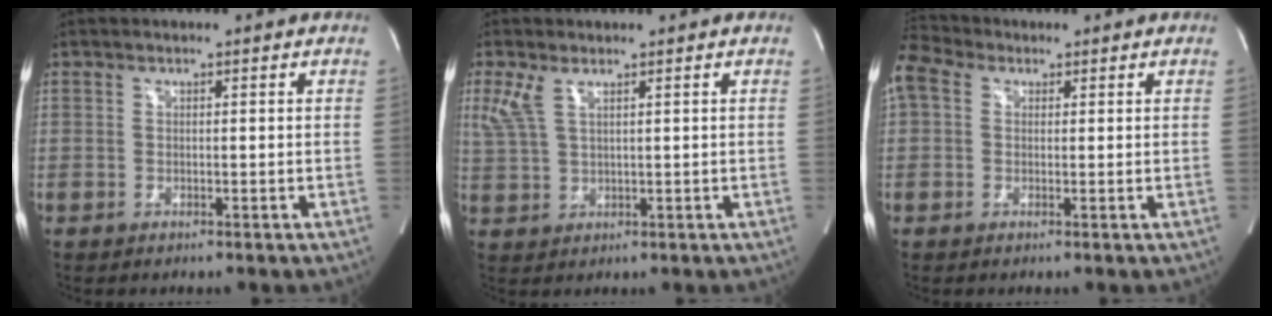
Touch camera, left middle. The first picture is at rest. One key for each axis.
{"total": 3.7, "fx": 2.1, "fy": 1.2, "fz": 2.8, "tx": -0.080, "ty": 0.011, "tz": 0.056}
{"total": 6.9, "fx": 3.0, "fy": 4.8, "fz": 3.8, "tx": -0.107, "ty": 0.046, "tz": 0.060}